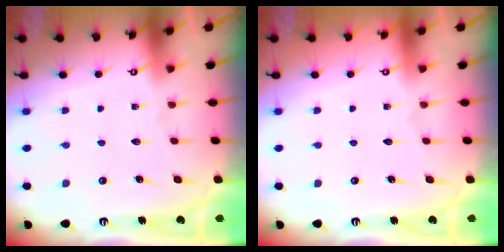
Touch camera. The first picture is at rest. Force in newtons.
{"total": 0.0}